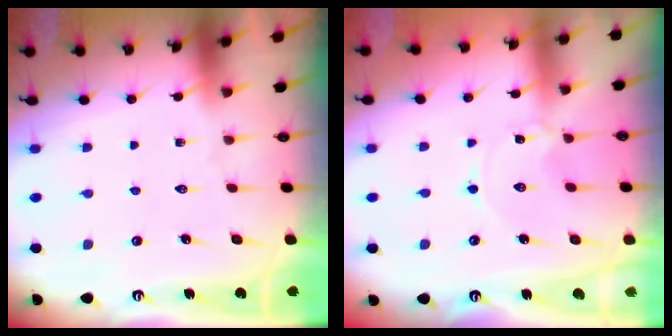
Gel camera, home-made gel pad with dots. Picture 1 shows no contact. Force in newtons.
{"total": 0.0}